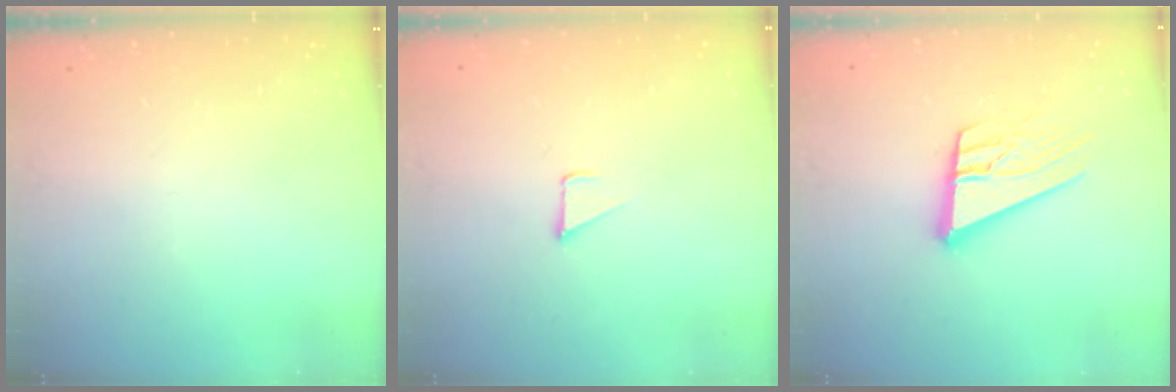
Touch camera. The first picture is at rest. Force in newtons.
{"total": 1.5, "press": 1.5, "slide": 0.1}
{"total": 14.1, "press": 13.9, "slide": 2.4}